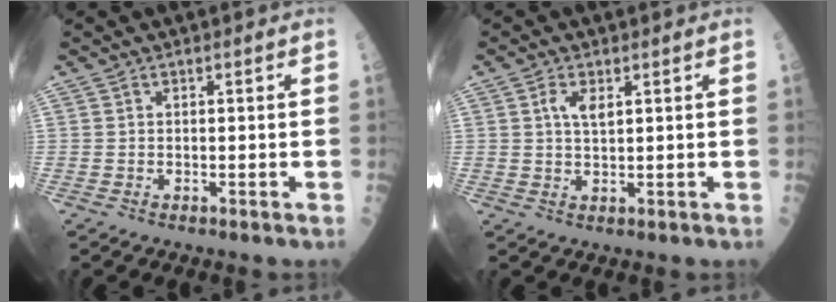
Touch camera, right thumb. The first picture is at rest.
{"total": 3.3, "force": [1.1, 1.5, 2.7], "torque": [-0.048, -0.005, 0.020]}